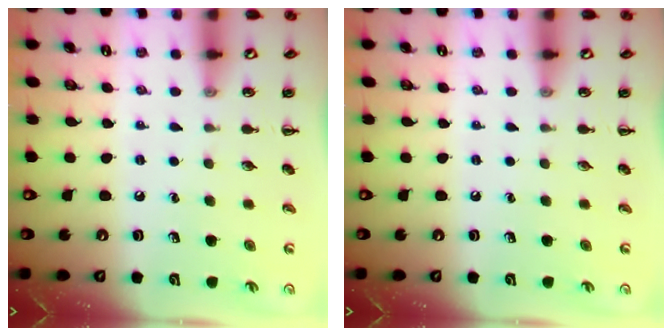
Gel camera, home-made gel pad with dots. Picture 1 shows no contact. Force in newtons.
{"total": 0.0}